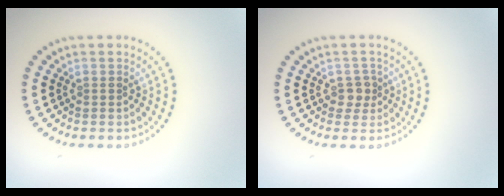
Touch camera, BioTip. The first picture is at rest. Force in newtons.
{"total": 1.5, "press": 1.3, "slide": 0.7}